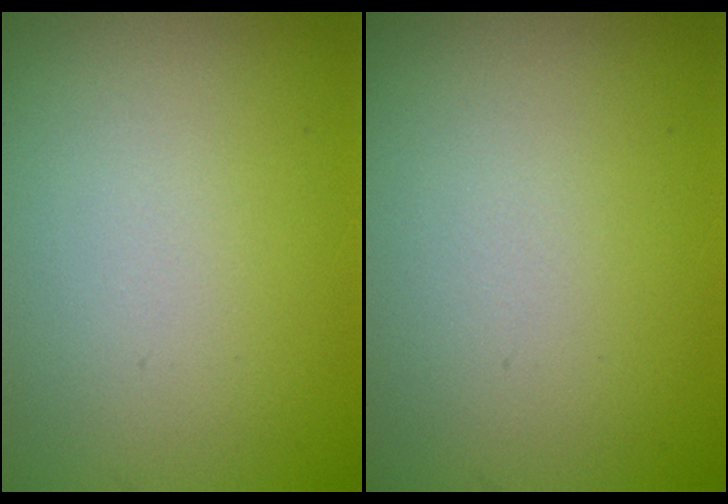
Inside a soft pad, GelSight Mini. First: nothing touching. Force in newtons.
{"total": 0.0}